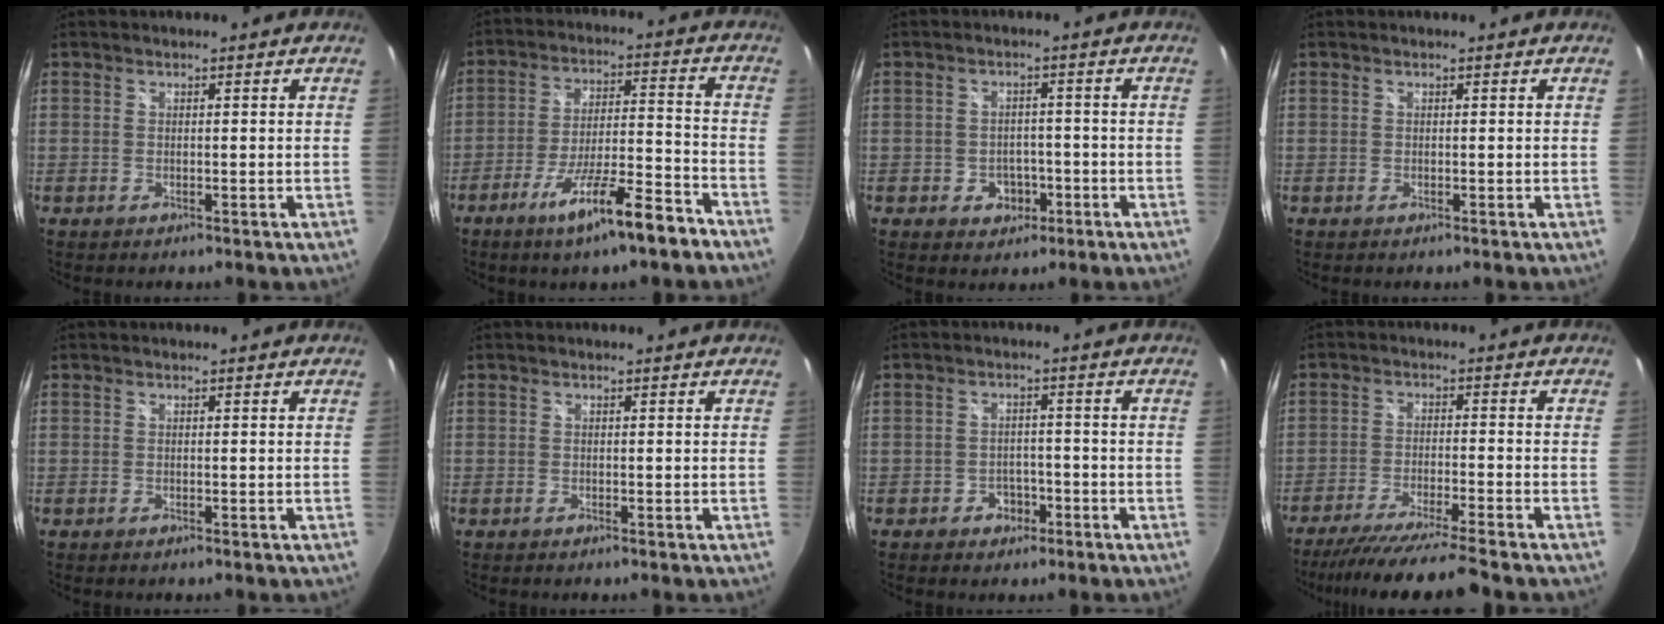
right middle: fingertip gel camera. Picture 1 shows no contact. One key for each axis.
{"total": 13.2, "fx": -9.0, "fy": 1.3, "fz": 9.6, "tx": -0.178, "ty": -0.016, "tz": -0.147}
{"total": 4.4, "fx": -1.7, "fy": 3.7, "fz": 1.6, "tx": -0.038, "ty": 0.006, "tz": -0.014}
{"total": 0.0}
{"total": 0.0}
{"total": 0.0}
{"total": 3.6, "fx": -2.0, "fy": 2.8, "fz": 0.9, "tx": -0.022, "ty": 0.007, "tz": -0.026}
{"total": 12.4, "fx": -10.9, "fy": -1.3, "fz": 5.8, "tx": -0.122, "ty": -0.027, "tz": -0.182}